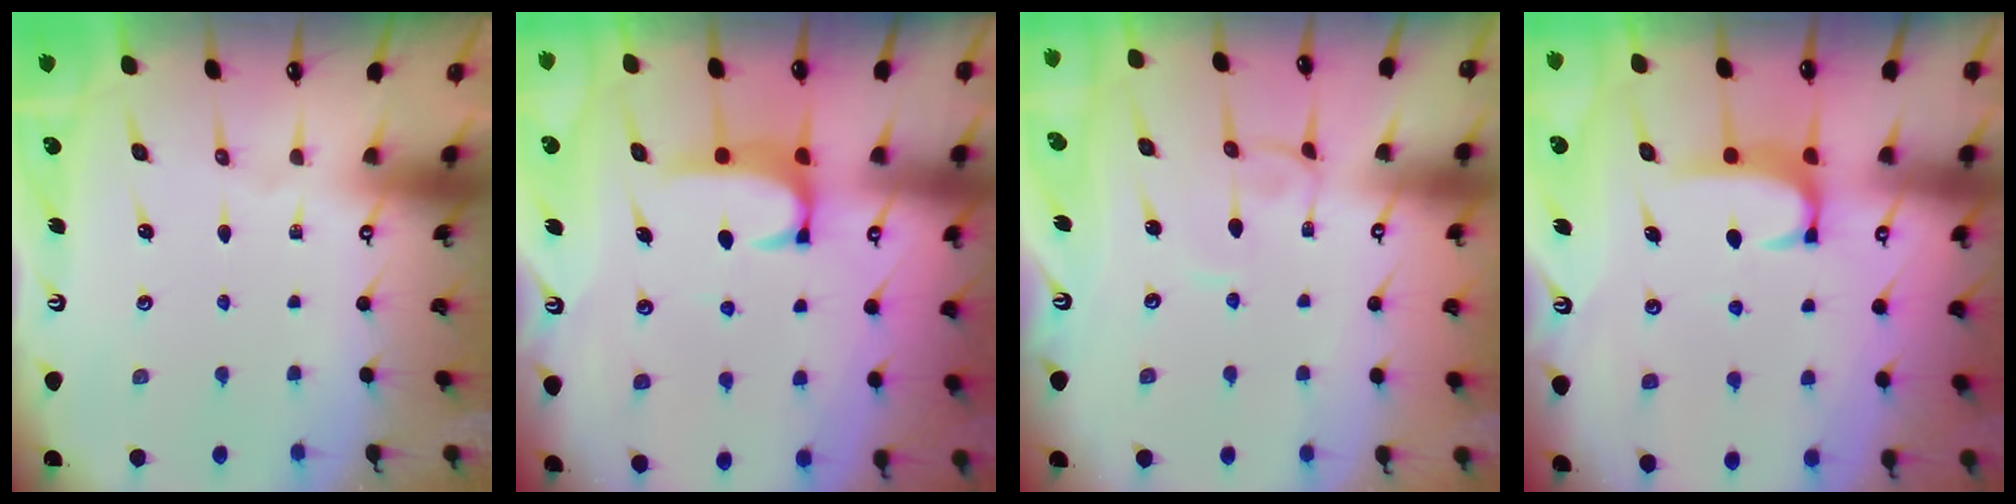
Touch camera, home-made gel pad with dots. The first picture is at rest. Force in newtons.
{"total": 2.5, "press": 2.4, "slide": 0.7}
{"total": 0.8, "press": 0.7, "slide": 0.3}
{"total": 1.9, "press": 1.8, "slide": 0.5}